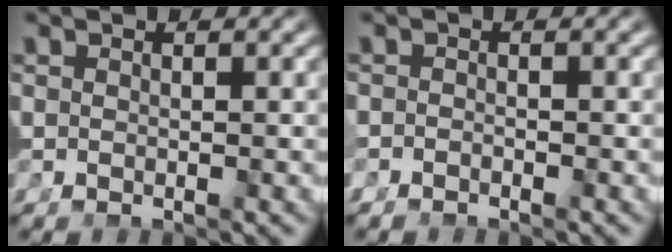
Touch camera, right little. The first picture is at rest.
{"total": 0.9, "force": [-0.9, 0.0, 0.2], "torque": [-0.006, -0.003, -0.016]}